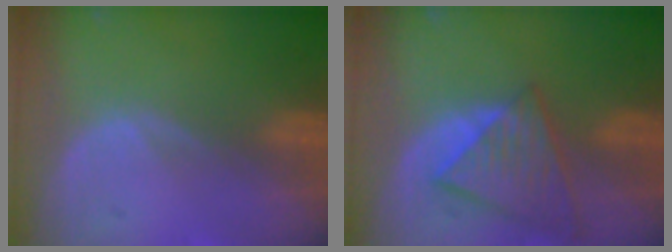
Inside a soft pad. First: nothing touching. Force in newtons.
{"total": 8.2, "press": 7.2, "slide": 3.9}